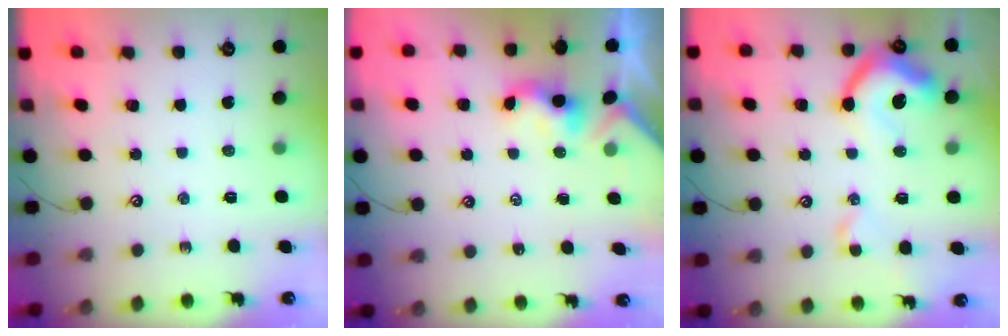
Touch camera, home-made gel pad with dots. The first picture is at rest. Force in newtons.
{"total": 0.0}
{"total": 10.8, "press": 10.7, "slide": 1.6}